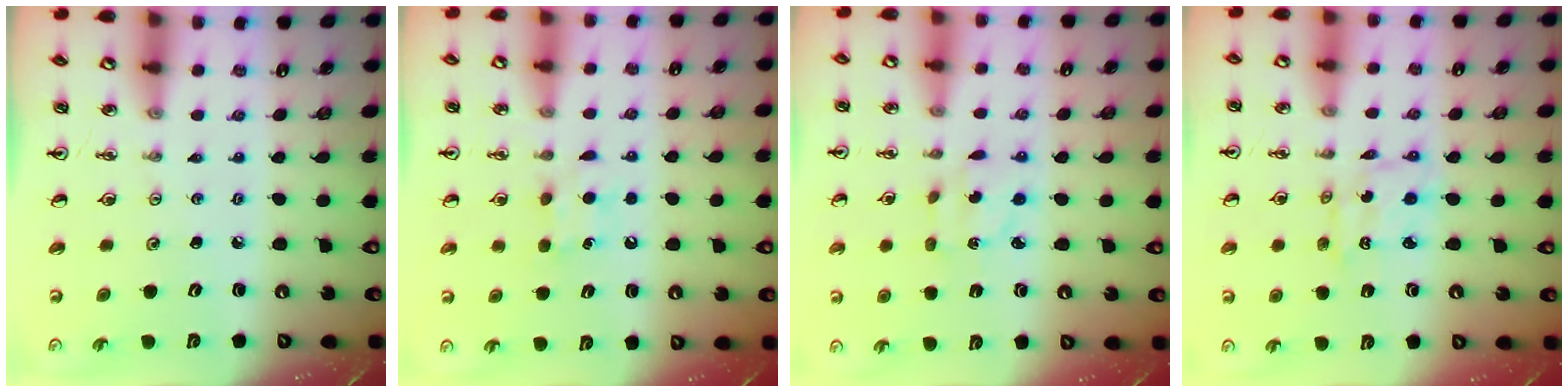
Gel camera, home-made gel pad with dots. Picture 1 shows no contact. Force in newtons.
{"total": 6.2, "press": 6.1, "slide": 0.7}
{"total": 3.7, "press": 3.6, "slide": 0.7}
{"total": 2.1, "press": 2.1, "slide": 0.1}